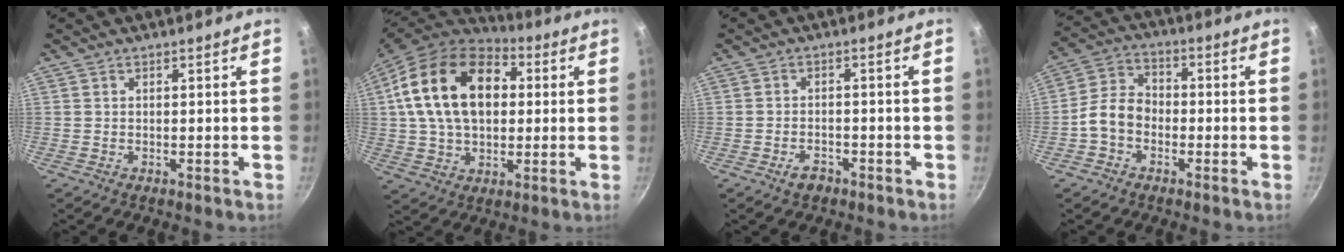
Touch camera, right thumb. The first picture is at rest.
{"total": 20.9, "force": [4.3, 13.9, 14.9], "torque": [-0.234, 0.017, 0.064]}
{"total": 2.8, "force": [-1.9, 1.7, 1.1], "torque": [-0.011, 0.021, -0.025]}
{"total": 7.1, "force": [-2.3, 5.3, 4.2], "torque": [-0.059, 0.031, -0.058]}